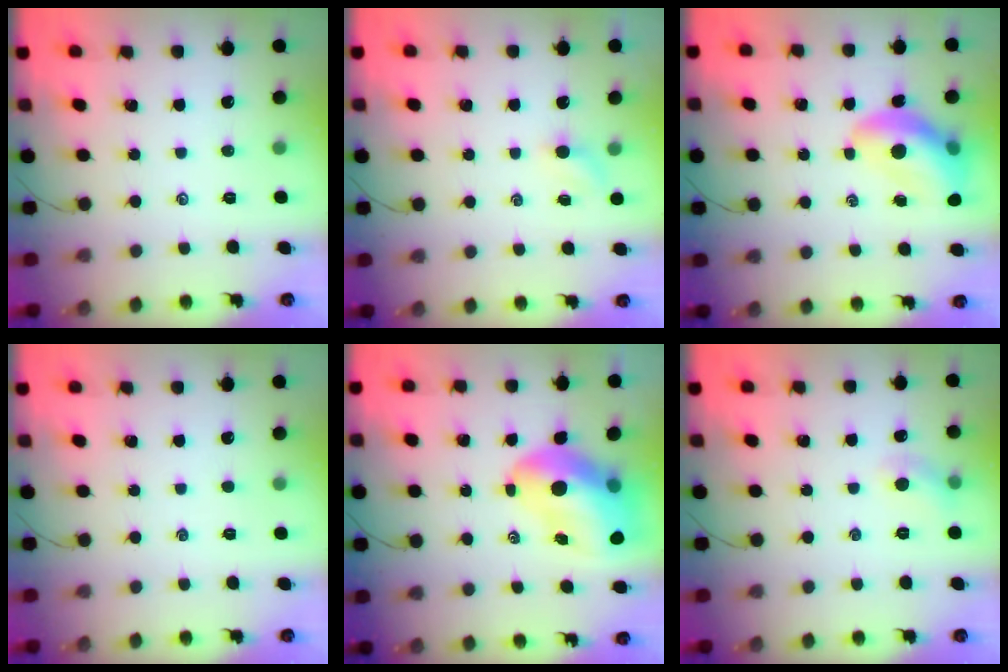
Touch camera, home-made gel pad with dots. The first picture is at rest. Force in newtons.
{"total": 2.6, "press": 2.4, "slide": 0.8}
{"total": 12.3, "press": 11.8, "slide": 3.3}
{"total": 0.0}
{"total": 14.5, "press": 13.9, "slide": 4.1}
{"total": 5.0, "press": 4.8, "slide": 1.4}